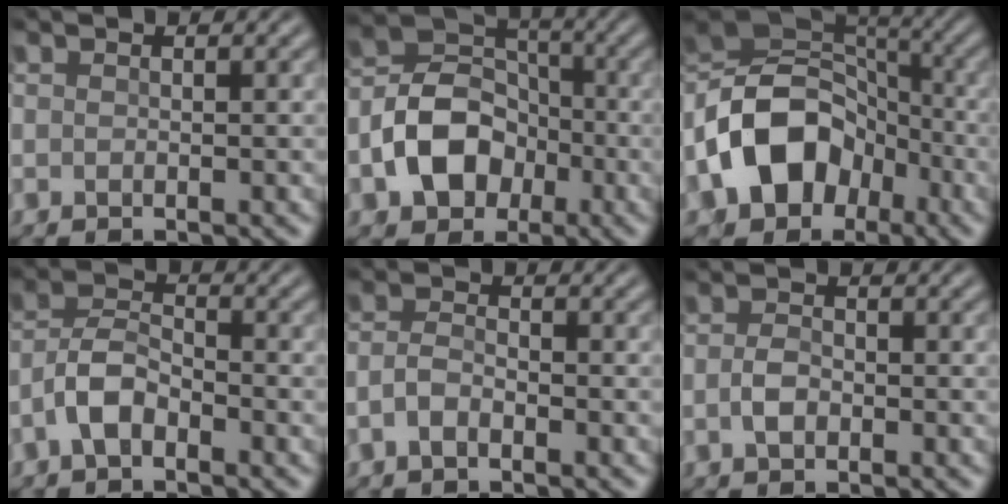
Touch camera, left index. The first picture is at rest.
{"total": 7.7, "force": [-2.7, 5.7, 4.5], "torque": [-0.078, 0.003, -0.056]}
{"total": 12.2, "force": [-4.4, 9.0, 7.0], "torque": [-0.150, -0.001, -0.087]}
{"total": 3.5, "force": [-2.0, 1.5, 2.3], "torque": [-0.054, 0.012, -0.046]}
{"total": 2.0, "force": [-1.2, 0.8, 1.4], "torque": [-0.034, 0.008, -0.032]}
{"total": 1.5, "force": [-0.5, 0.8, 1.2], "torque": [-0.030, 0.005, -0.014]}